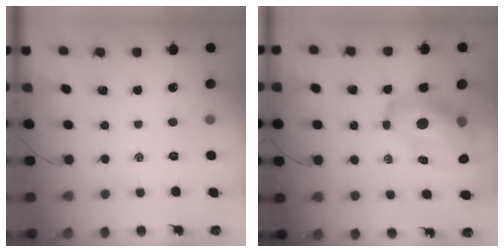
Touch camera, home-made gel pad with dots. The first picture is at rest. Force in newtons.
{"total": 15.2, "press": 14.6, "slide": 4.2}